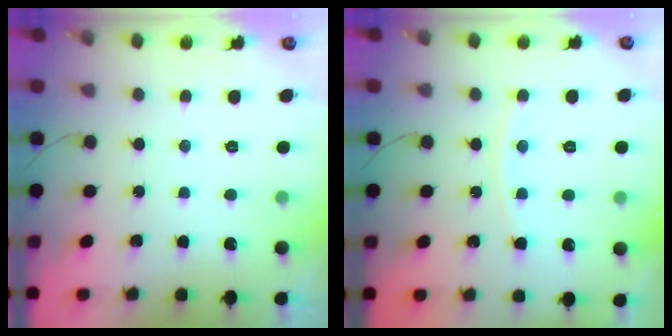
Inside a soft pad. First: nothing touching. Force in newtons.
{"total": 5.4, "press": 5.3, "slide": 0.7}